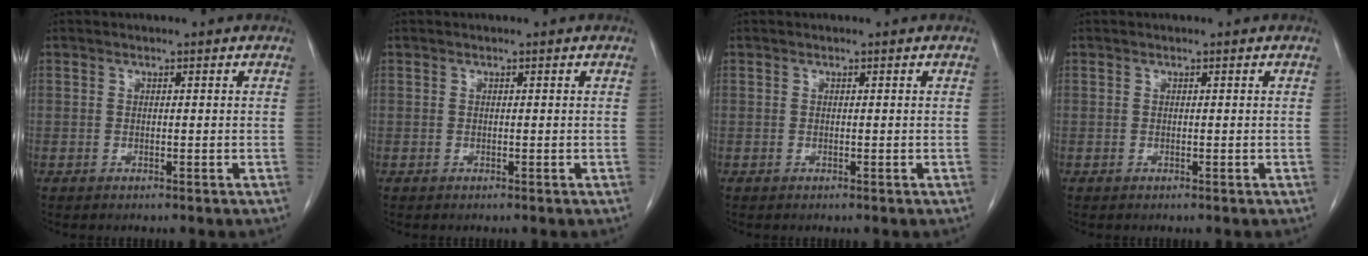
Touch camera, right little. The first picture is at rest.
{"total": 0.0}
{"total": 0.0}
{"total": 0.0}